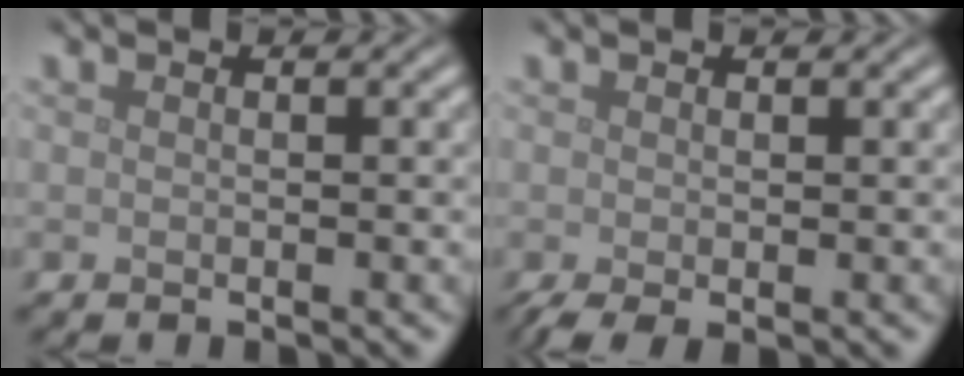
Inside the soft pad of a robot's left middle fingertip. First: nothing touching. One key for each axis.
{"total": 1.2, "fx": -0.2, "fy": 0.3, "fz": 1.1, "tx": -0.029, "ty": -0.011, "tz": -0.004}